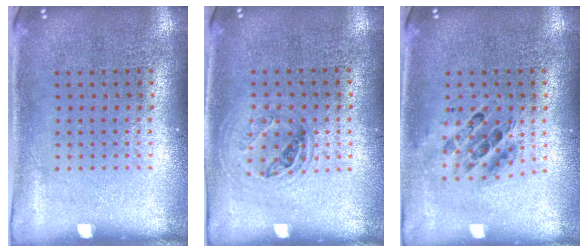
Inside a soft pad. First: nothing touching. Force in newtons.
{"total": 1.0, "press": 0.9, "slide": 0.3}
{"total": 0.7, "press": 0.6, "slide": 0.2}